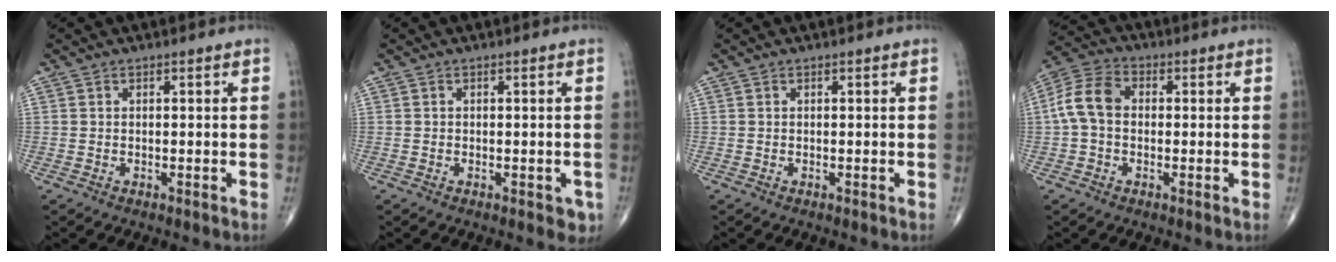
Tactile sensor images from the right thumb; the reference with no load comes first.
{"total": 2.1, "force": [-0.8, 1.2, 1.5], "torque": [0.001, 0.001, -0.011]}
{"total": 0.0}
{"total": 8.2, "force": [0.0, 5.8, 5.8], "torque": [-0.115, 0.028, -0.010]}